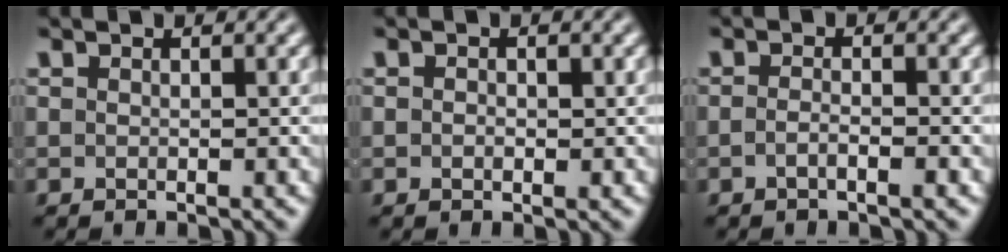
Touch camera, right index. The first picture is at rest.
{"total": 0.6, "force": [-0.2, 0.2, 0.5], "torque": [-0.011, -0.007, 0.001]}
{"total": 1.4, "force": [-1.0, -0.4, 0.9], "torque": [-0.017, -0.005, -0.019]}